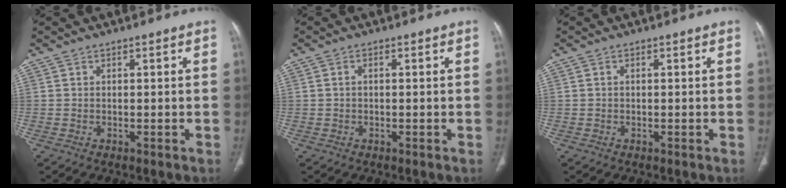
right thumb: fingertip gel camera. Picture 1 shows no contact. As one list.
[{"total": 0.8, "force": [0.0, 0.4, 0.7], "torque": [-0.014, 0.002, -0.003]}, {"total": 0.0}]